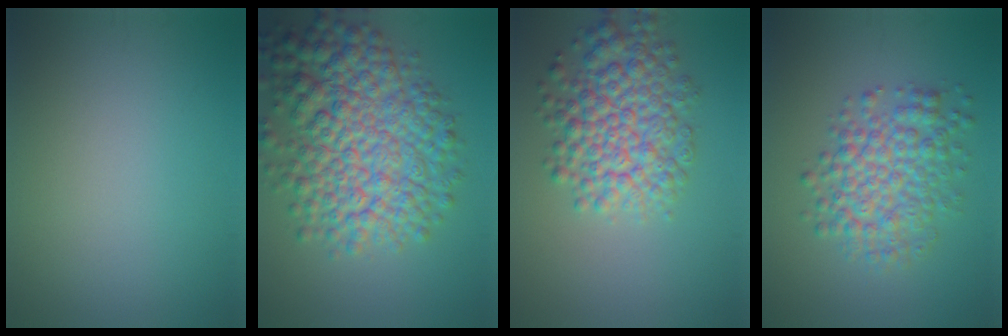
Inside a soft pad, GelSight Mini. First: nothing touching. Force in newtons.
{"total": 10.3, "press": 10.2, "slide": 0.3}
{"total": 6.9, "press": 6.9, "slide": 0.3}
{"total": 5.6, "press": 5.6, "slide": 0.1}